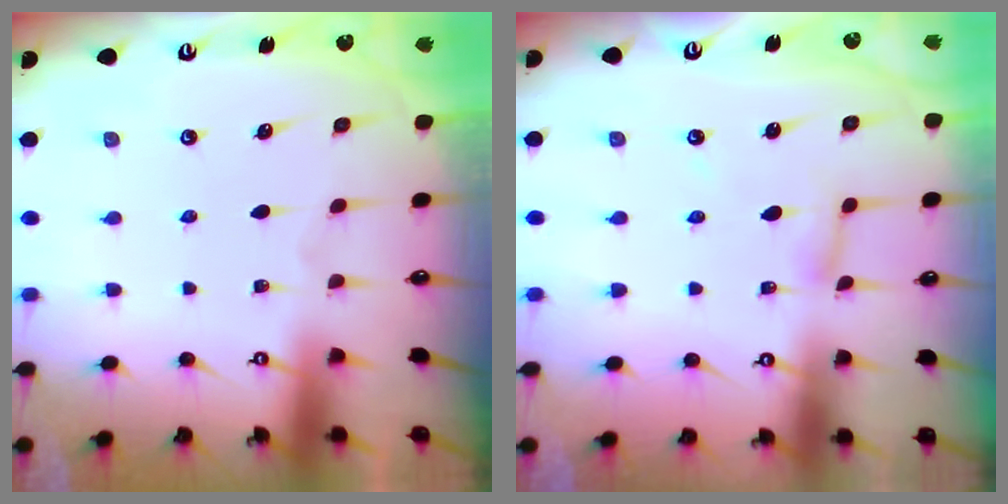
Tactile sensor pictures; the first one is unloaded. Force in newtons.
{"total": 2.8, "press": 2.8, "slide": 0.2}